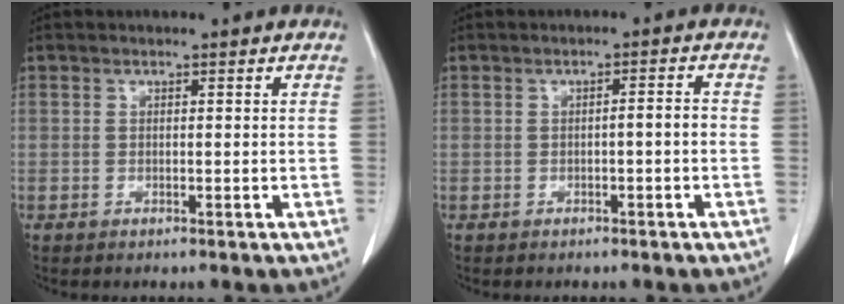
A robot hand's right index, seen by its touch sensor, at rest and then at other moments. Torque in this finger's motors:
{"motor_torque": [0.26, -0.20, 0.05, 0.01]}